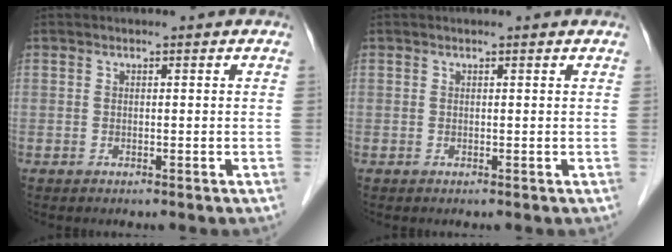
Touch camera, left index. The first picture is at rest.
{"total": 0.9, "force": [0.8, 0.0, 0.3], "torque": [-0.014, 0.007, 0.006]}